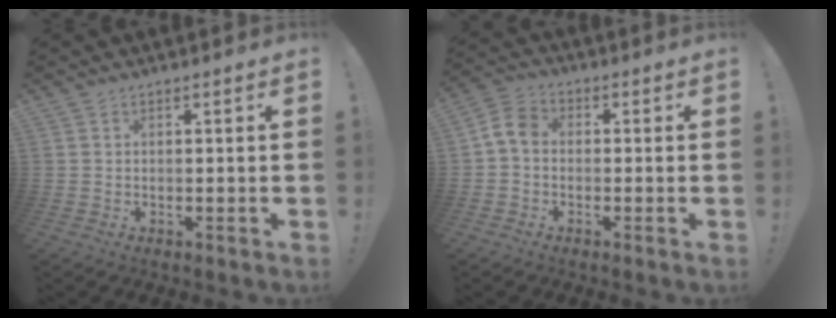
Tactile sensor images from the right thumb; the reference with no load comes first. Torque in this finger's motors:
{"motor_torque": [0.24, 0.04, 0.62, -0.13, -0.01]}